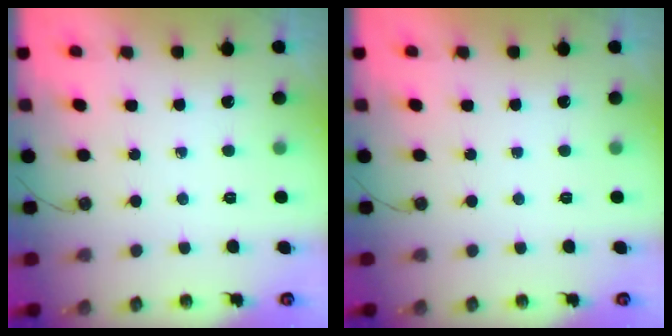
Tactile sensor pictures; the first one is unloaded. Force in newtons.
{"total": 0.0}